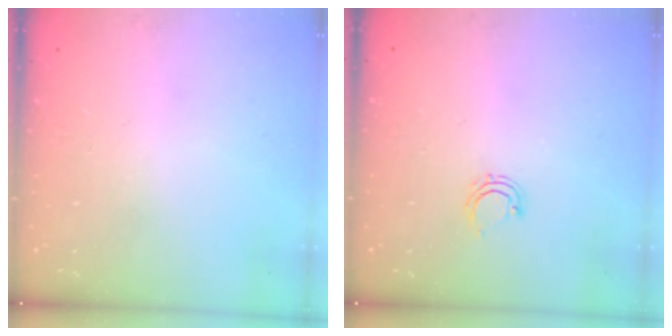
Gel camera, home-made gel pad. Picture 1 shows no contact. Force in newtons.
{"total": 5.2, "press": 5.1, "slide": 1.0}